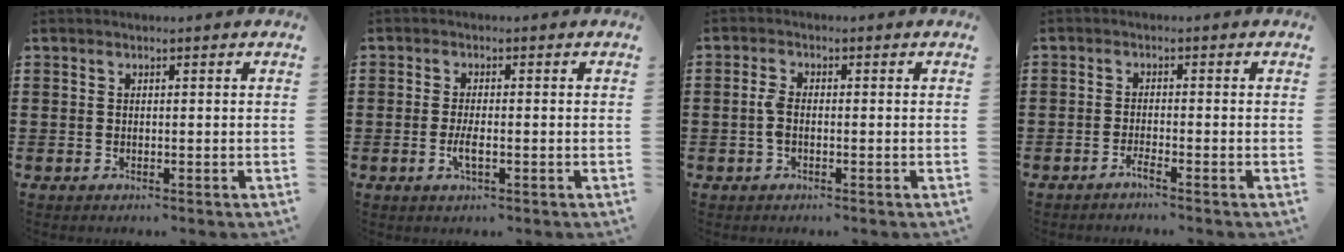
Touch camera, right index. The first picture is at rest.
{"total": 2.6, "force": [-1.0, 0.6, 2.4], "torque": [-0.048, -0.005, -0.019]}
{"total": 2.6, "force": [-0.4, 1.1, 2.2], "torque": [-0.059, -0.004, -0.012]}
{"total": 1.6, "force": [-1.4, -0.2, 0.8], "torque": [-0.015, -0.002, -0.026]}